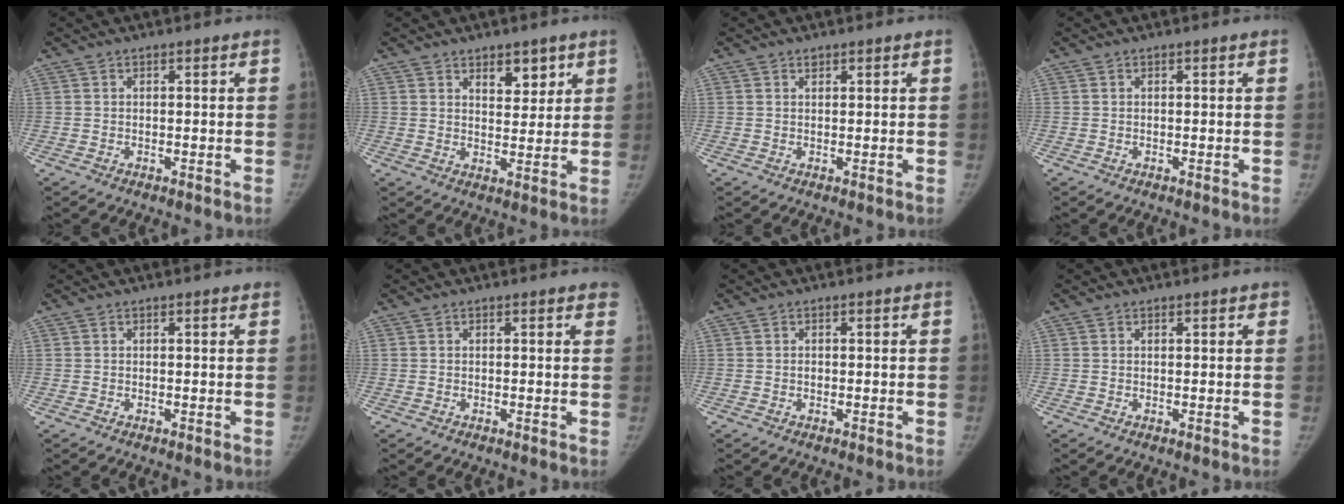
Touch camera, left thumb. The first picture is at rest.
{"total": 5.6, "force": [3.4, 3.0, 3.3], "torque": [-0.019, -0.023, 0.052]}
{"total": 0.6, "force": [0.4, 0.3, 0.2], "torque": [0.000, -0.003, 0.006]}
{"total": 0.0}
{"total": 0.5, "force": [0.4, 0.1, 0.4], "torque": [-0.006, 0.000, 0.004]}
{"total": 2.2, "force": [1.3, 0.3, 1.7], "torque": [-0.013, 0.003, 0.013]}
{"total": 0.5, "force": [-0.1, 0.4, 0.3], "torque": [-0.004, 0.002, -0.003]}
{"total": 0.9, "force": [0.6, 0.4, 0.5], "torque": [-0.004, -0.002, 0.007]}